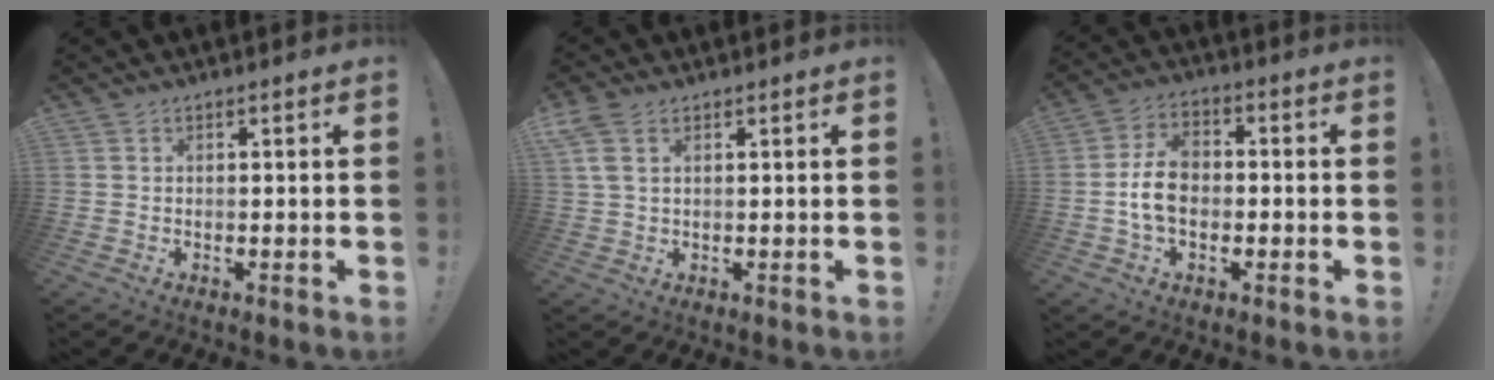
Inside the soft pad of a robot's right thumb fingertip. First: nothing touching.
{"total": 4.8, "force": [1.9, 2.5, 3.7], "torque": [-0.080, 0.002, 0.037]}
{"total": 9.9, "force": [-1.6, 7.1, 6.8], "torque": [-0.117, 0.012, -0.029]}